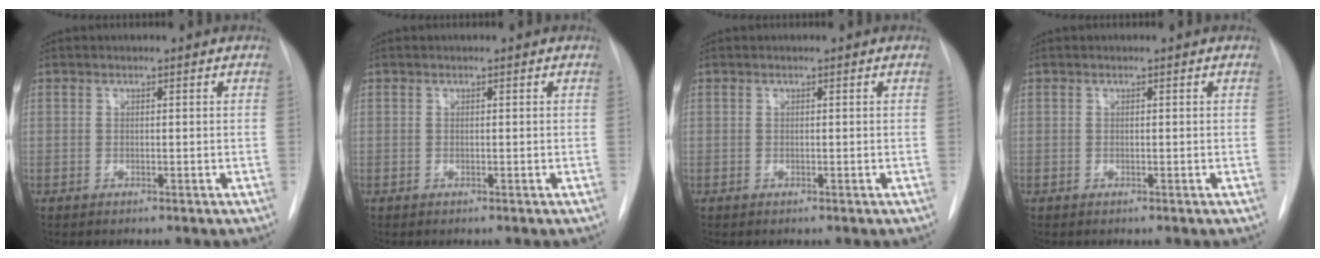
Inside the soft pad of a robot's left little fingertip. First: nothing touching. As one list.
[{"total": 0.0}, {"total": 0.0}, {"total": 0.0}]